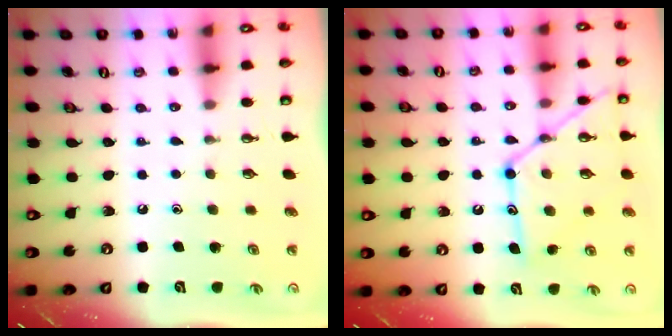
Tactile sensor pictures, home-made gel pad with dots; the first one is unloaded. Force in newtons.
{"total": 16.3, "press": 16.3, "slide": 1.4}